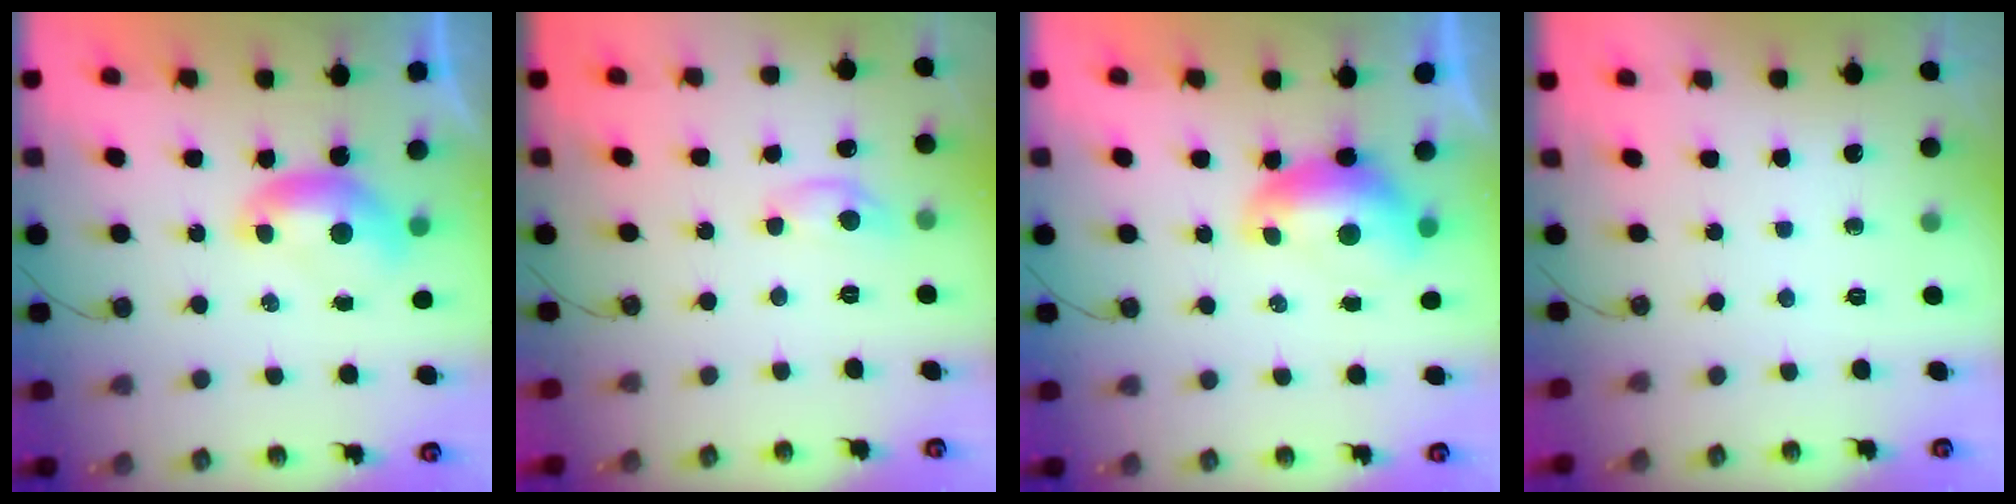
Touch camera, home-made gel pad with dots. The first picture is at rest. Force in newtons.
{"total": 1.1, "press": 1.0, "slide": 0.2}
{"total": 1.2, "press": 1.1, "slide": 0.4}
{"total": 0.0}